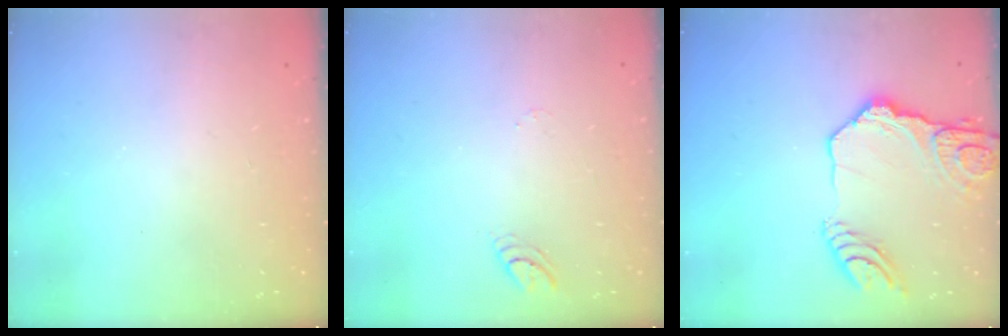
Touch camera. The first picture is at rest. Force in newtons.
{"total": 4.5, "press": 4.5, "slide": 0.5}
{"total": 16.9, "press": 16.8, "slide": 1.9}